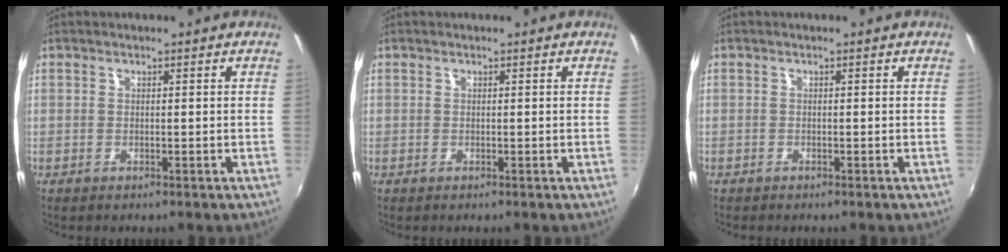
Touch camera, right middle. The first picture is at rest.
{"total": 0.0}
{"total": 0.7, "force": [-0.6, 0.4, 0.0], "torque": [-0.003, 0.000, -0.012]}